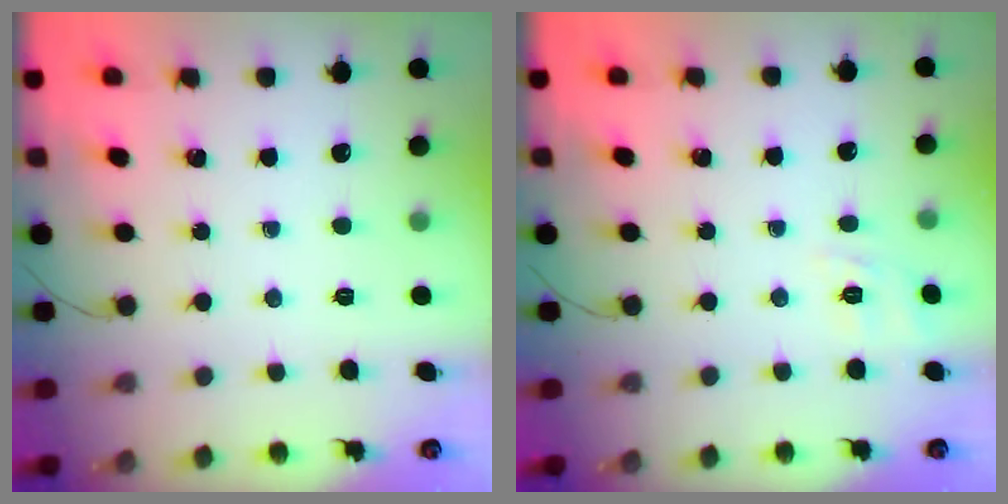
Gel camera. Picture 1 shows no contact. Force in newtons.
{"total": 2.0, "press": 0.4, "slide": 1.9}